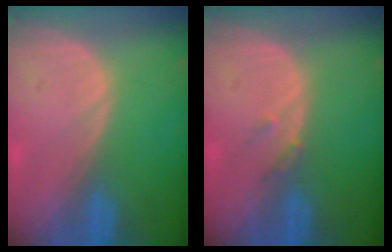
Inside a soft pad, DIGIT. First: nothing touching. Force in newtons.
{"total": 1.5, "press": 1.3, "slide": 0.7}